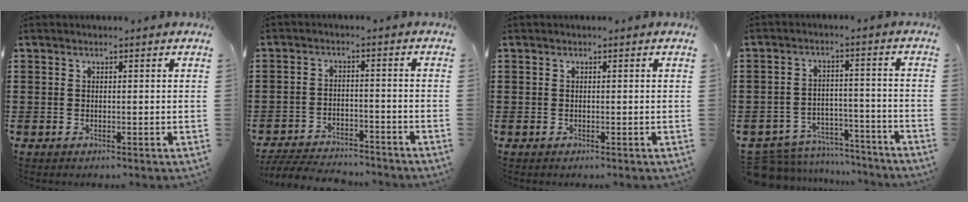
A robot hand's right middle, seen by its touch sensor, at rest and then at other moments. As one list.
[{"total": 4.8, "force": [-4.7, 0.6, 0.8], "torque": [-0.019, 0.004, -0.097]}, {"total": 0.0}, {"total": 6.0, "force": [-5.9, 1.2, 0.7], "torque": [-0.023, 0.012, -0.120]}]